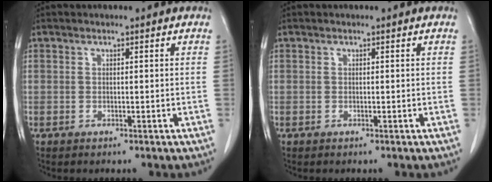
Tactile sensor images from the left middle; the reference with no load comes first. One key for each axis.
{"total": 0.0}